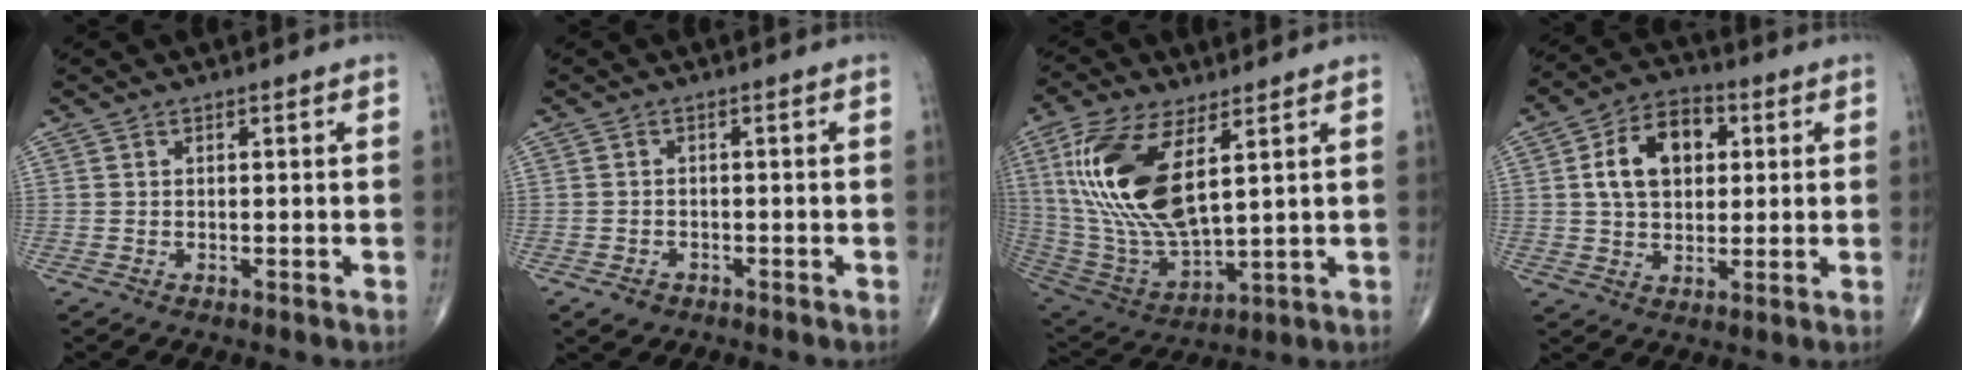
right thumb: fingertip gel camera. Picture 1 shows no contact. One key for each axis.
{"total": 2.5, "fx": -1.4, "fy": 1.8, "fz": 0.8, "tx": -0.011, "ty": 0.004, "tz": -0.018}
{"total": 20.6, "fx": 6.3, "fy": 8.9, "fz": 17.5, "tx": -0.367, "ty": -0.028, "tz": 0.129}
{"total": 12.0, "fx": 2.6, "fy": 7.9, "fz": 8.6, "tx": -0.125, "ty": 0.010, "tz": 0.038}